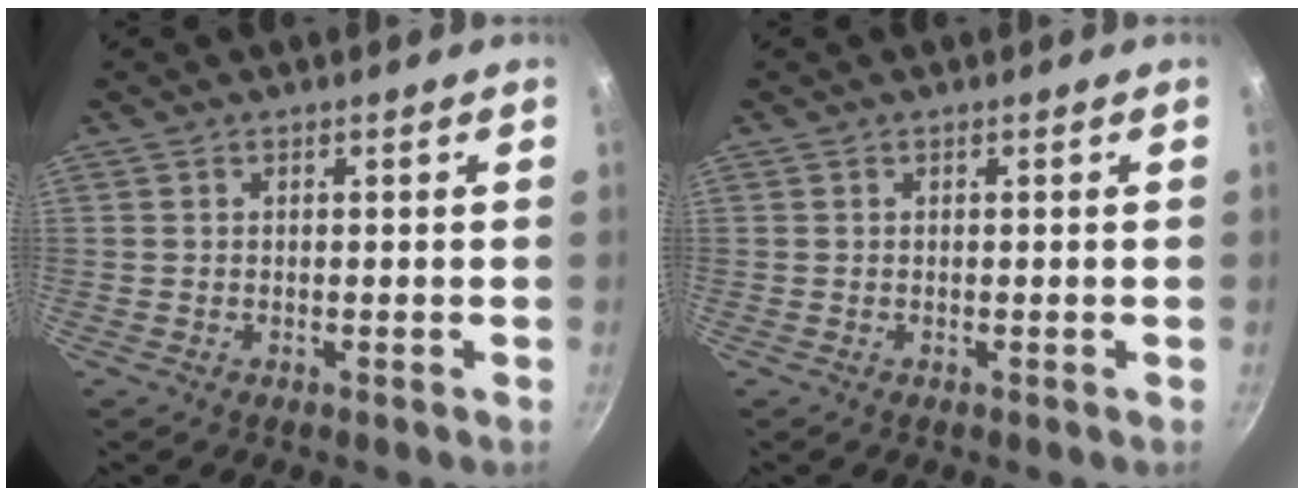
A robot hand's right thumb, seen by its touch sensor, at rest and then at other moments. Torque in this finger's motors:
{"motor_torque": [-0.05, 0.04, 0.11, -0.28, 0.00]}